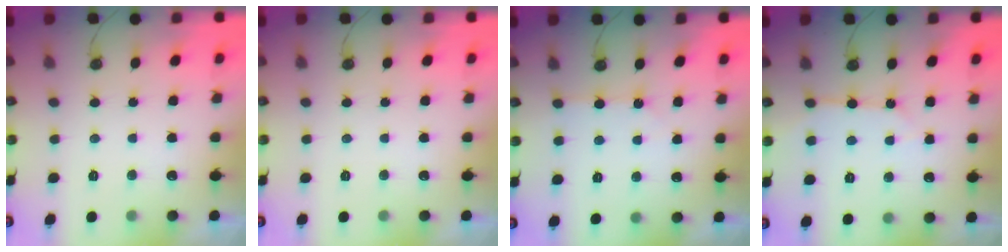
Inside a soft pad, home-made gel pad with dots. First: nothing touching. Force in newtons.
{"total": 0.0}
{"total": 1.8, "press": 1.8, "slide": 0.4}
{"total": 5.1, "press": 5.0, "slide": 0.6}